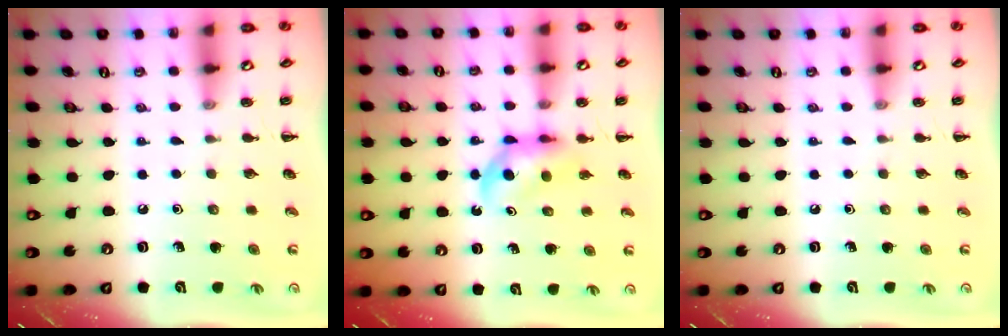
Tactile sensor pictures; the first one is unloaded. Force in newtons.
{"total": 5.0, "press": 4.9, "slide": 0.7}
{"total": 0.0}